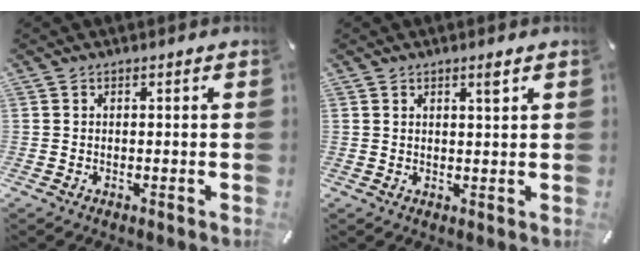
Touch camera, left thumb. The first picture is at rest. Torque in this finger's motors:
{"motor_torque": [-0.01, -0.42, 0.01, 0.06, -0.09]}